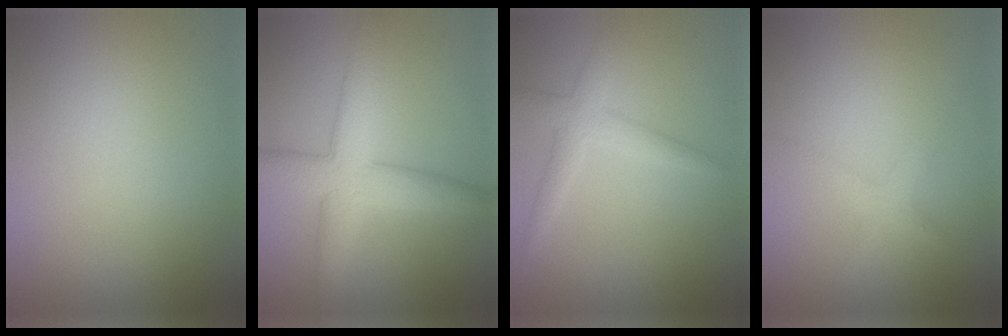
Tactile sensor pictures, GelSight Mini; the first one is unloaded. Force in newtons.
{"total": 5.9, "press": 5.9, "slide": 0.1}
{"total": 2.7, "press": 2.7, "slide": 0.2}
{"total": 1.7, "press": 1.7, "slide": 0.1}